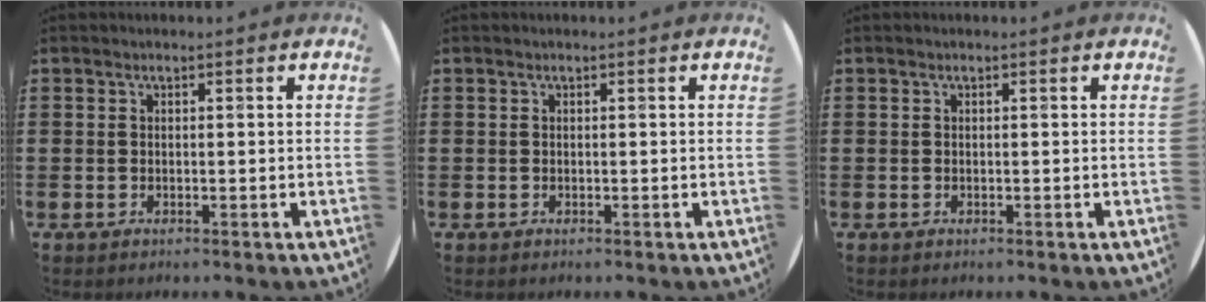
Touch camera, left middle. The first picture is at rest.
{"total": 0.0}
{"total": 0.0}